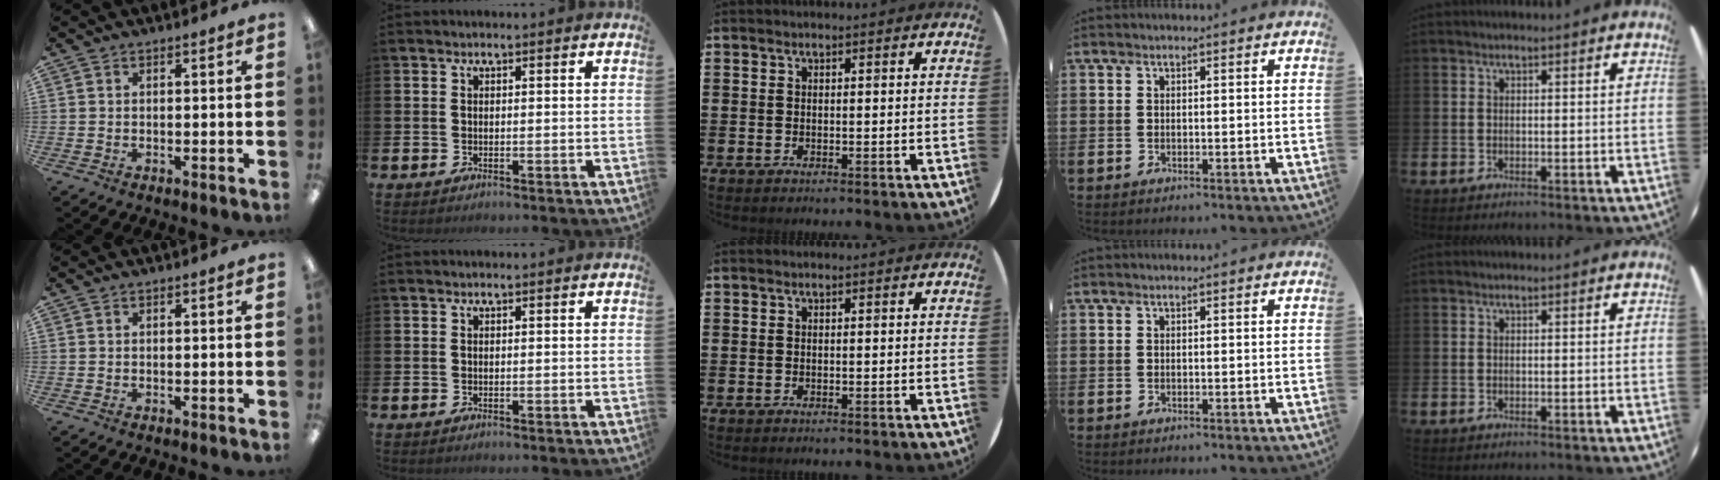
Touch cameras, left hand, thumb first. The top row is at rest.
{}